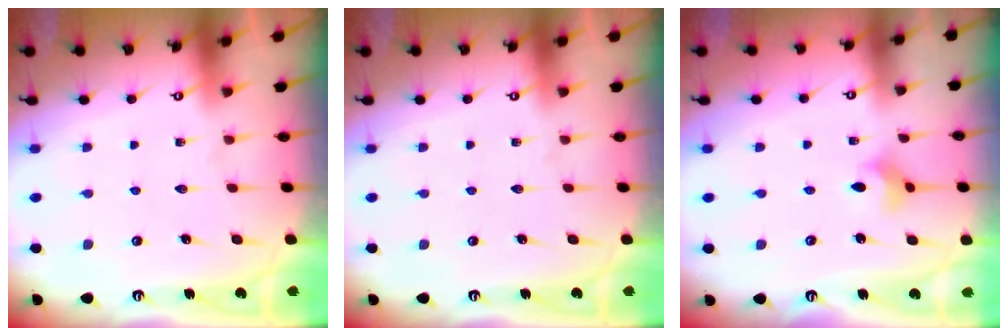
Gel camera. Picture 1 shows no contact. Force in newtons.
{"total": 0.0}
{"total": 3.8, "press": 3.8, "slide": 0.3}